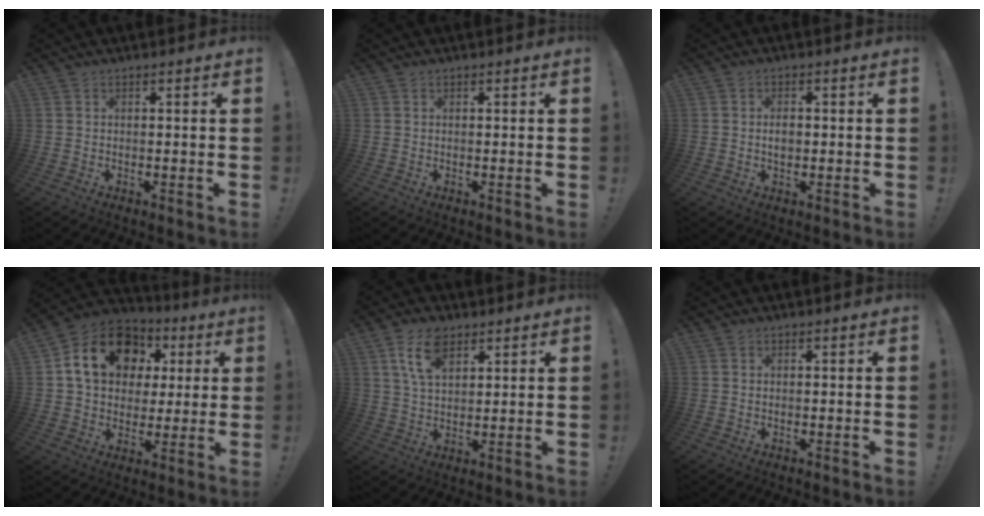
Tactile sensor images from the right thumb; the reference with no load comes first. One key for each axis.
{"total": 0.0}
{"total": 2.7, "fx": -0.1, "fy": 1.7, "fz": 2.1, "tx": -0.022, "ty": -0.003, "tz": -0.006}
{"total": 18.5, "fx": 6.0, "fy": 14.0, "fz": 10.5, "tx": -0.161, "ty": -0.005, "tz": 0.123}
{"total": 9.9, "fx": 5.4, "fy": 5.4, "fz": 6.3, "tx": -0.112, "ty": -0.005, "tz": 0.101}
{"total": 0.0}